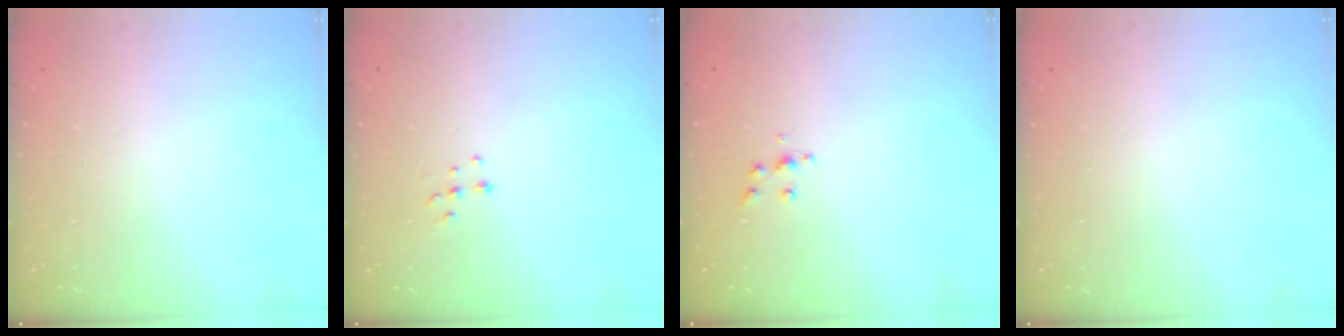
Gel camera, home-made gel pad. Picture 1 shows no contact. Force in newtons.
{"total": 6.7, "press": 6.7, "slide": 0.6}
{"total": 6.1, "press": 6.1, "slide": 0.5}
{"total": 0.0}